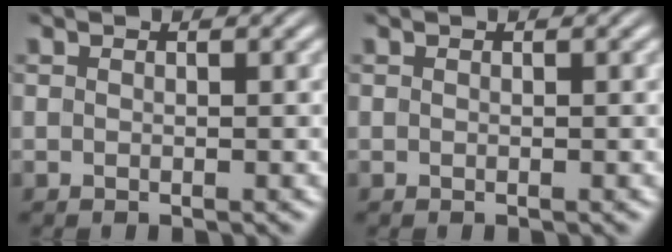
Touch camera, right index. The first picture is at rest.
{"total": 0.0}